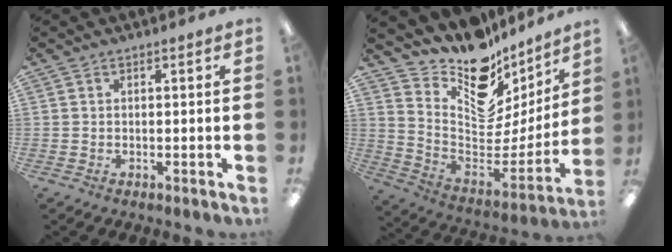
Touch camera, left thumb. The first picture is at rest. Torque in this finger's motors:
{"motor_torque": [0.25, 0.08, -0.39, -0.52, 0.00]}